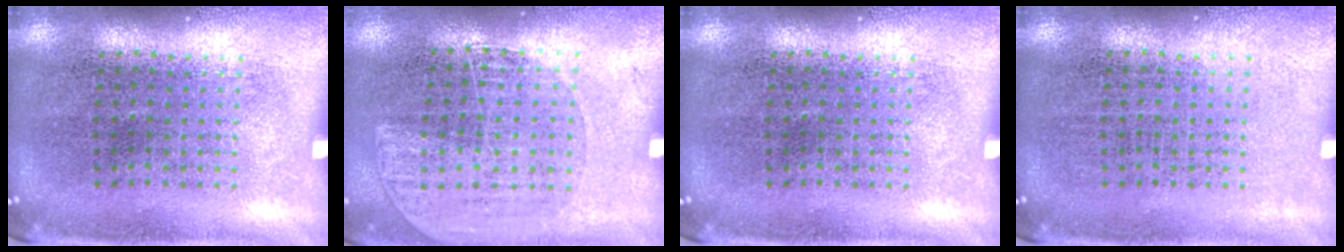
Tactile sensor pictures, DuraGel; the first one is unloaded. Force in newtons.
{"total": 1.1, "press": 1.0, "slide": 0.5}
{"total": 0.0}
{"total": 0.0}